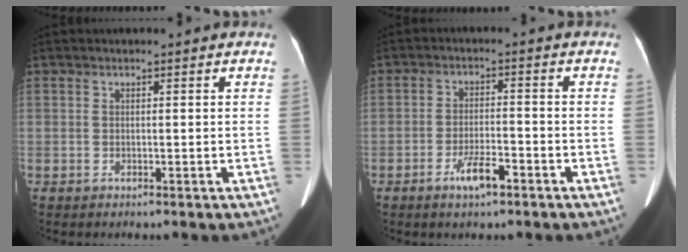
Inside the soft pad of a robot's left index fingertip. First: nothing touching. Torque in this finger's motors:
{"motor_torque": [0.56, 0.49, 0.29, 0.02]}